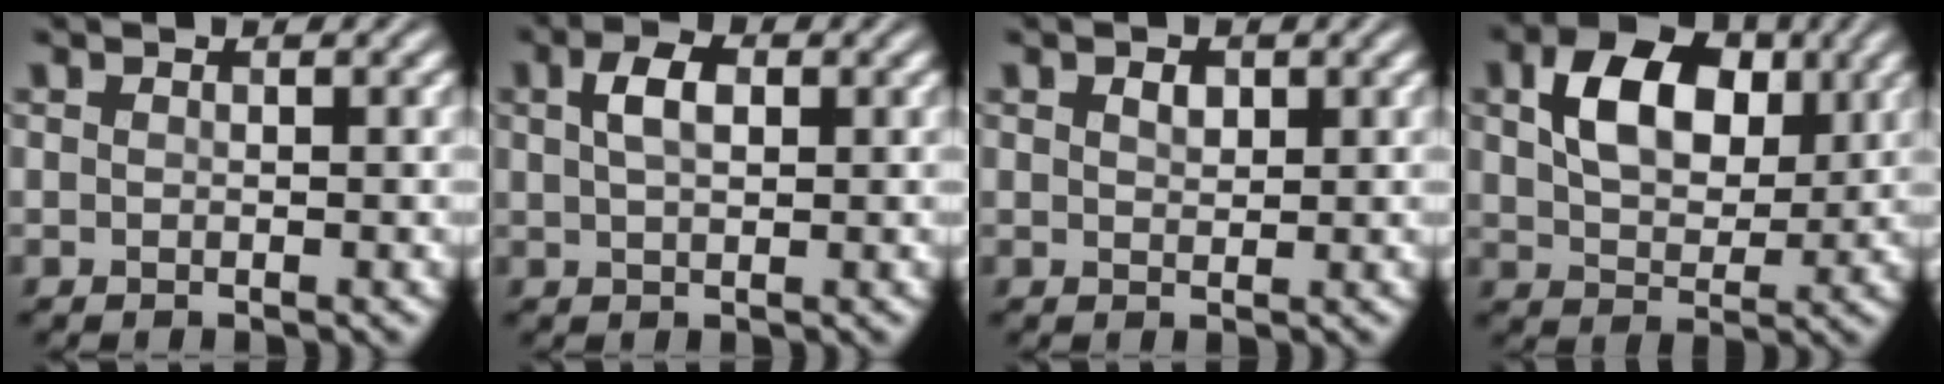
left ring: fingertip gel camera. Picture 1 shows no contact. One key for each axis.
{"total": 2.9, "fx": 0.9, "fy": 1.6, "fz": 2.3, "tx": -0.047, "ty": 0.005, "tz": 0.015}
{"total": 1.2, "fx": 0.6, "fy": 0.8, "fz": 0.7, "tx": -0.013, "ty": 0.000, "tz": 0.011}
{"total": 7.2, "fx": 2.2, "fy": 4.7, "fz": 5.0, "tx": -0.095, "ty": 0.005, "tz": 0.035}